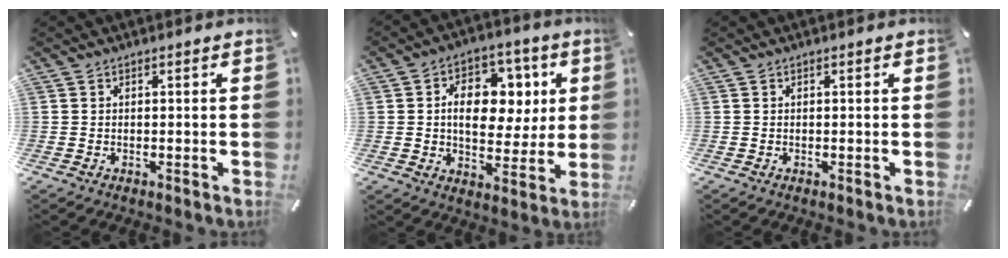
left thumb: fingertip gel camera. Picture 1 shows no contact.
{"total": 13.2, "force": [2.3, 9.7, 8.7], "torque": [-0.119, 0.002, 0.042]}
{"total": 0.0}